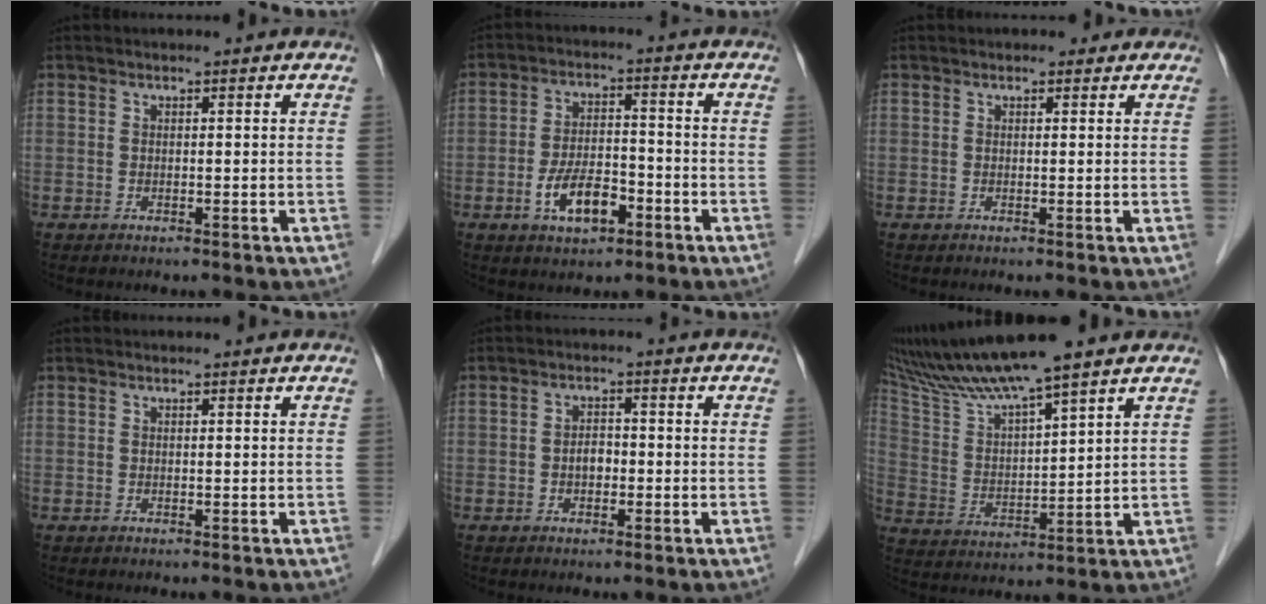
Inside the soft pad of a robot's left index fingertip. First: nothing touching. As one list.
[{"total": 7.3, "force": [-3.4, 3.2, 5.6], "torque": [-0.112, 0.007, -0.057]}, {"total": 1.1, "force": [0.7, 0.8, 0.3], "torque": [0.000, 0.002, 0.002]}, {"total": 0.0}, {"total": 2.5, "force": [-0.7, 1.6, 1.8], "torque": [-0.031, 0.011, -0.013]}, {"total": 12.2, "force": [10.4, -0.6, 6.3], "torque": [-0.133, 0.012, 0.202]}]